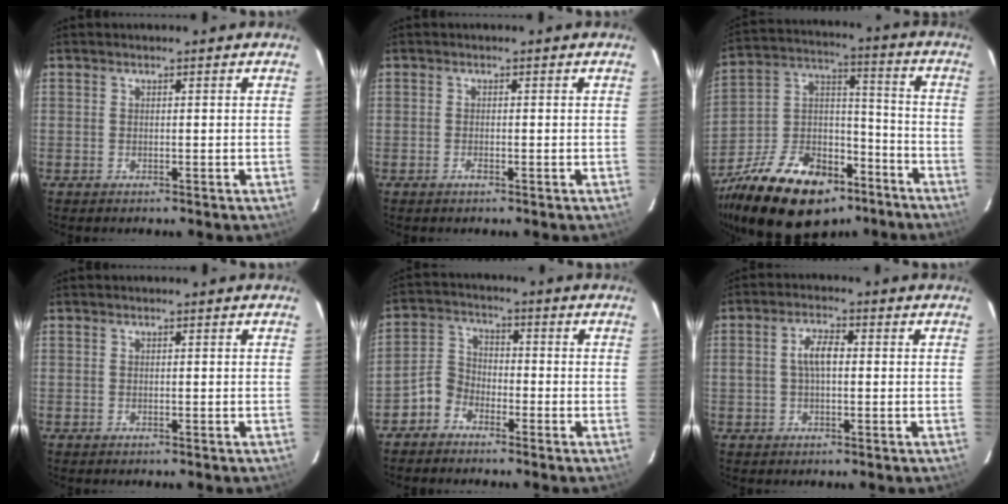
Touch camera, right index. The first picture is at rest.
{"total": 1.1, "force": [-0.6, 0.4, 0.8], "torque": [-0.016, 0.000, -0.010]}
{"total": 26.1, "force": [-16.9, 14.4, 13.8], "torque": [-0.284, 0.030, -0.258]}
{"total": 0.0}
{"total": 5.0, "force": [-3.4, 3.4, 1.1], "torque": [-0.021, 0.023, -0.076]}
{"total": 4.5, "force": [0.2, 2.1, 4.0], "torque": [-0.077, 0.011, 0.005]}